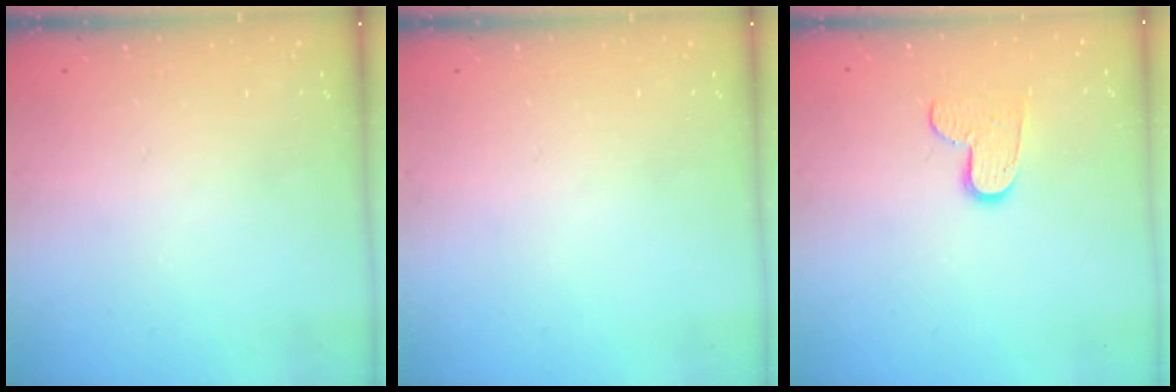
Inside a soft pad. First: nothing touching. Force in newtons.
{"total": 0.0}
{"total": 8.4, "press": 8.3, "slide": 0.2}